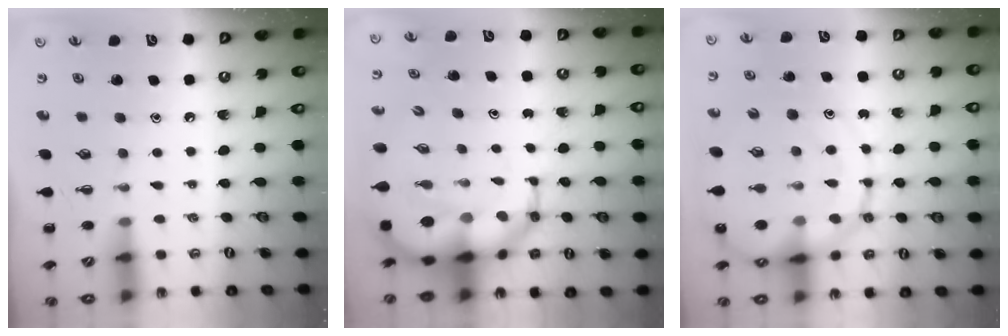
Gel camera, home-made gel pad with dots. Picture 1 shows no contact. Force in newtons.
{"total": 12.5, "press": 12.0, "slide": 3.7}
{"total": 17.9, "press": 17.6, "slide": 3.0}